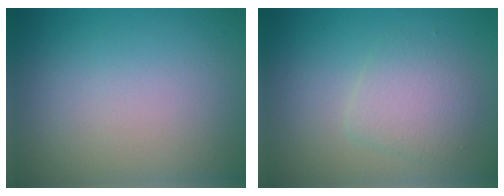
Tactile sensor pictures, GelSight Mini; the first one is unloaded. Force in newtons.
{"total": 2.7, "press": 2.7, "slide": 0.1}